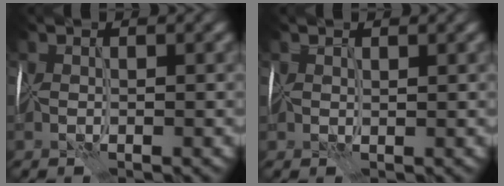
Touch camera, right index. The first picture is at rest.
{"total": 0.8, "force": [0.7, 0.3, 0.2], "torque": [0.002, 0.002, 0.013]}